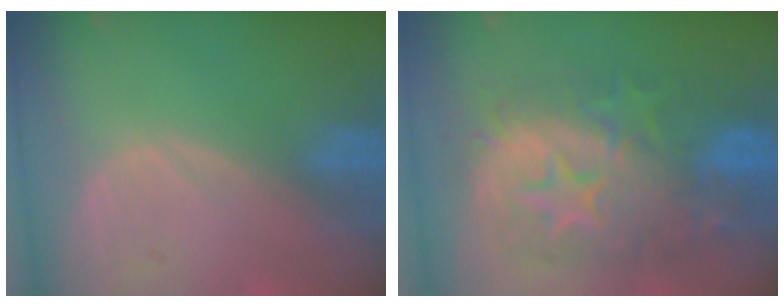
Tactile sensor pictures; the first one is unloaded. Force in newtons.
{"total": 12.6, "press": 12.5, "slide": 1.2}